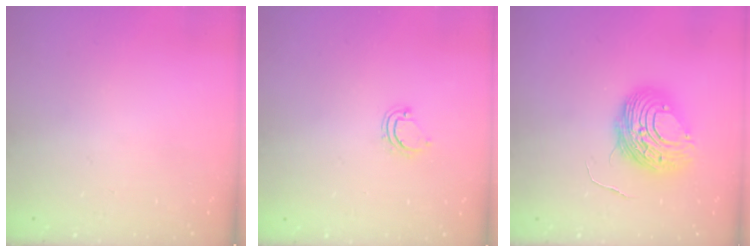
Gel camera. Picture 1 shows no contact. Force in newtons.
{"total": 4.2, "press": 4.2, "slide": 0.4}
{"total": 10.7, "press": 10.6, "slide": 1.2}